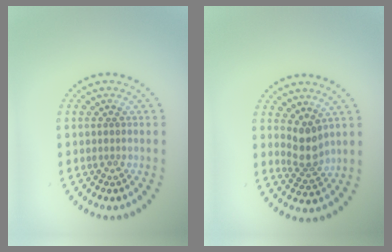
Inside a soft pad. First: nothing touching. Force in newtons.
{"total": 2.7, "press": 2.1, "slide": 1.7}